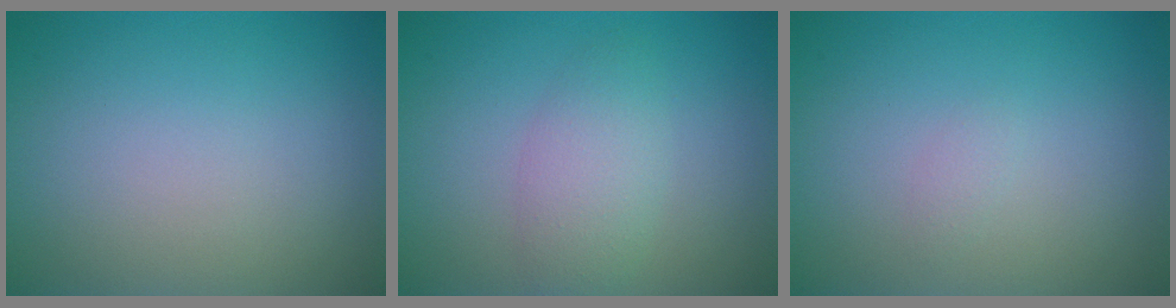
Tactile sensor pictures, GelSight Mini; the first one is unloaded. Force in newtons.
{"total": 2.8, "press": 2.8, "slide": 0.1}
{"total": 0.6, "press": 0.6, "slide": 0.1}